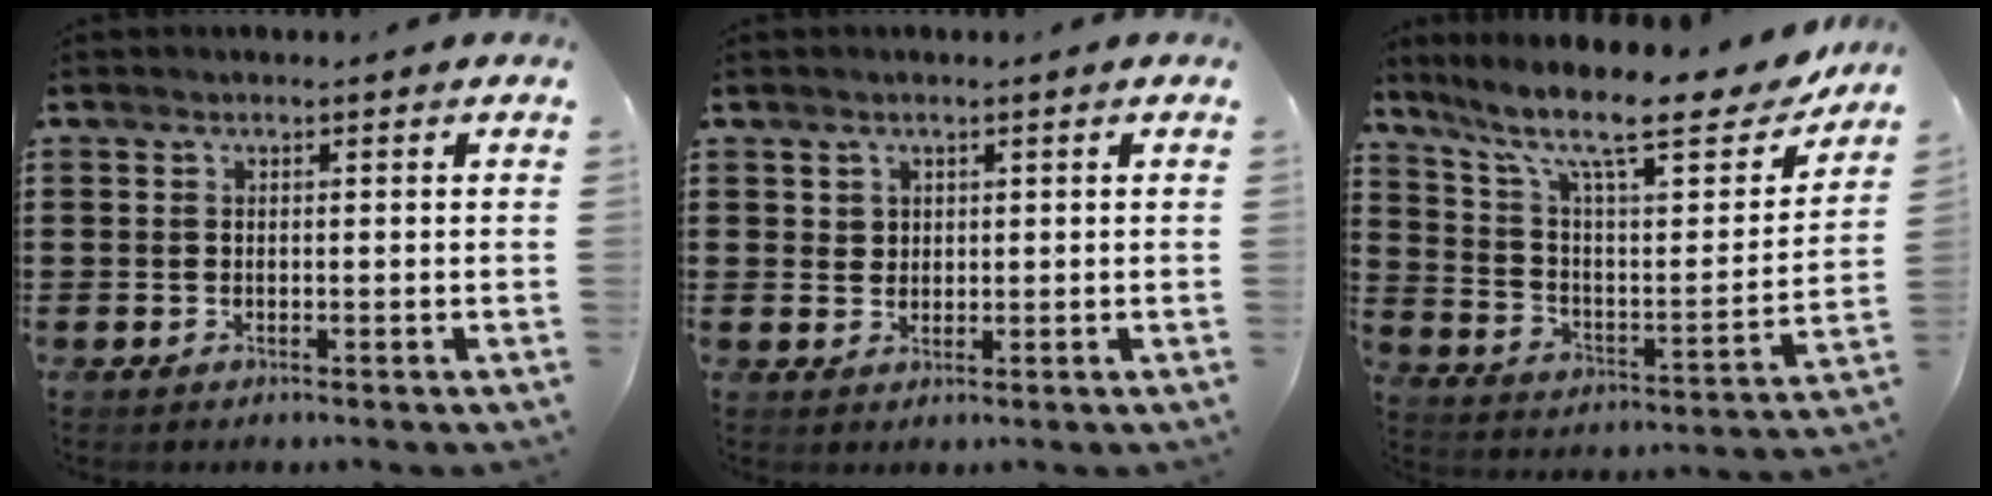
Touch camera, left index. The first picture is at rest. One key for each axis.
{"total": 1.6, "fx": 1.0, "fy": 1.3, "fz": 0.2, "tx": -0.009, "ty": 0.003, "tz": 0.020}
{"total": 14.4, "fx": 10.5, "fy": 3.1, "fz": 9.3, "tx": -0.192, "ty": -0.060, "tz": 0.170}